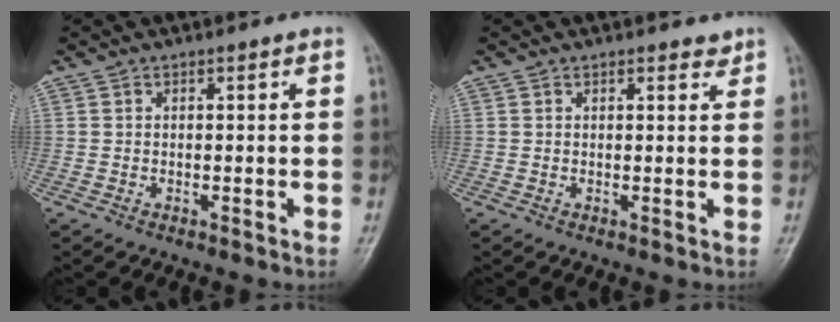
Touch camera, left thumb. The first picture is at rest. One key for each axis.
{"total": 1.5, "fx": 1.2, "fy": 0.7, "fz": 0.5, "tx": 0.002, "ty": -0.008, "tz": 0.012}